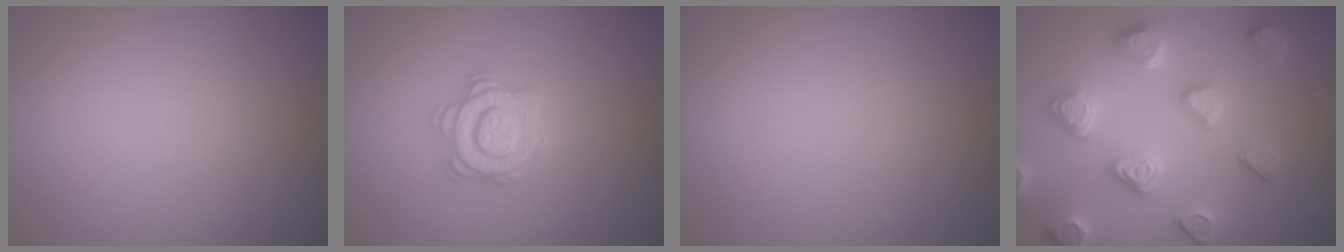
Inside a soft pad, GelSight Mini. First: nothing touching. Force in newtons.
{"total": 3.3, "press": 3.2, "slide": 0.9}
{"total": 0.0}
{"total": 5.6, "press": 5.2, "slide": 2.1}